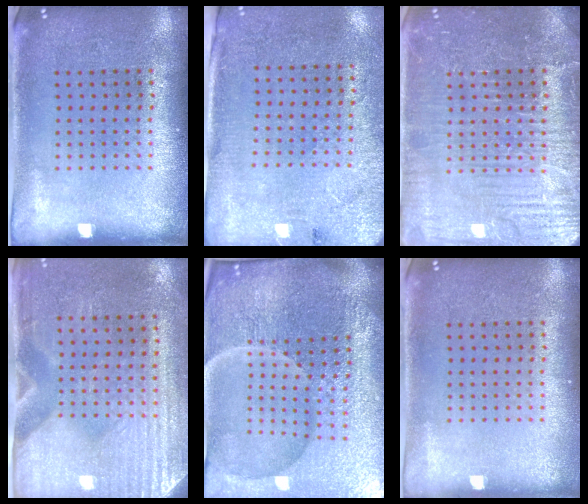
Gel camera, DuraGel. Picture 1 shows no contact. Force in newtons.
{"total": 2.7, "press": 2.3, "slide": 1.5}
{"total": 4.7, "press": 4.7, "slide": 0.8}
{"total": 2.9, "press": 2.6, "slide": 1.5}
{"total": 7.2, "press": 6.3, "slide": 3.4}
{"total": 0.0}